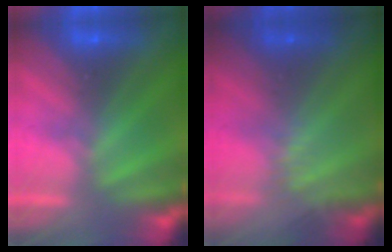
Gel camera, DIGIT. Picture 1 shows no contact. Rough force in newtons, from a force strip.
{"total": 2.3}